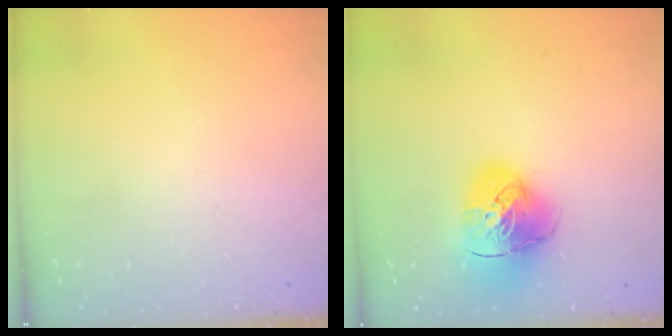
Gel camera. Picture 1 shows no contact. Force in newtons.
{"total": 13.4, "press": 13.3, "slide": 1.7}